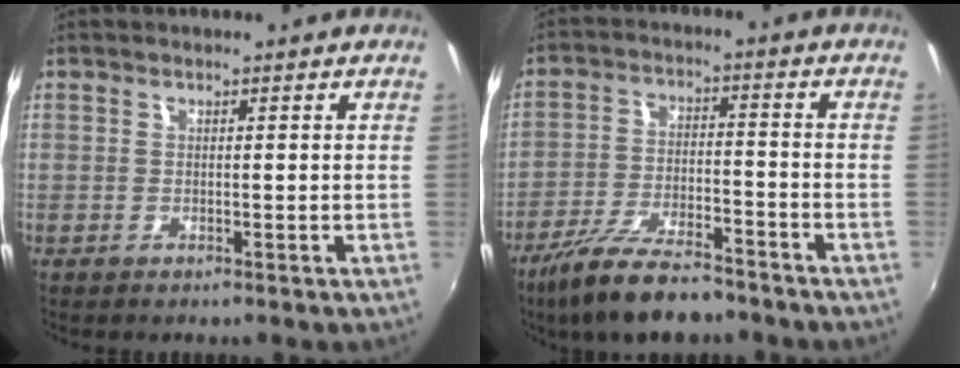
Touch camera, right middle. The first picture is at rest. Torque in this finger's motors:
{"motor_torque": [1.18, -0.96, 0.65, 0.21]}